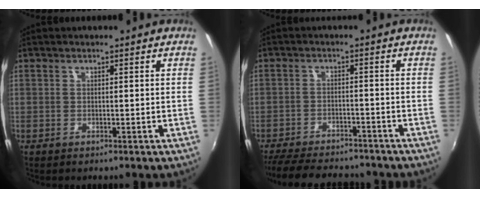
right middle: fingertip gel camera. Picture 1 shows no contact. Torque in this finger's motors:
{"motor_torque": [1.07, -1.07, 0.50, 0.14]}